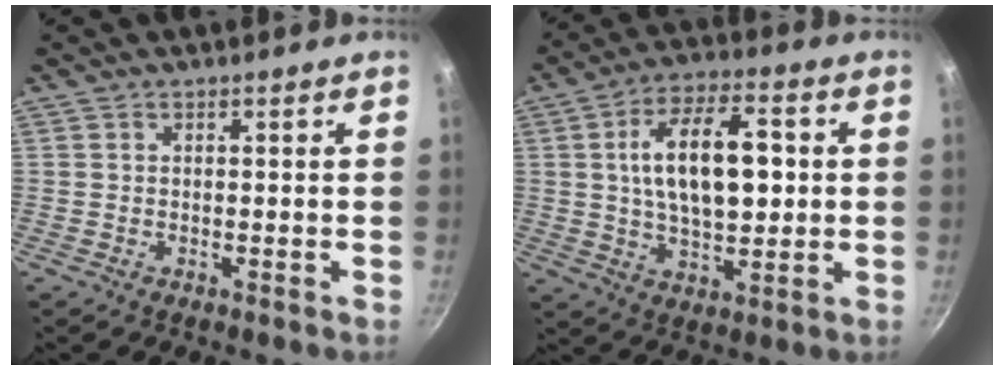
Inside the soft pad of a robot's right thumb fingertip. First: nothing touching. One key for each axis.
{"total": 15.5, "fx": 2.0, "fy": 7.8, "fz": 13.3, "tx": -0.208, "ty": 0.005, "tz": 0.033}